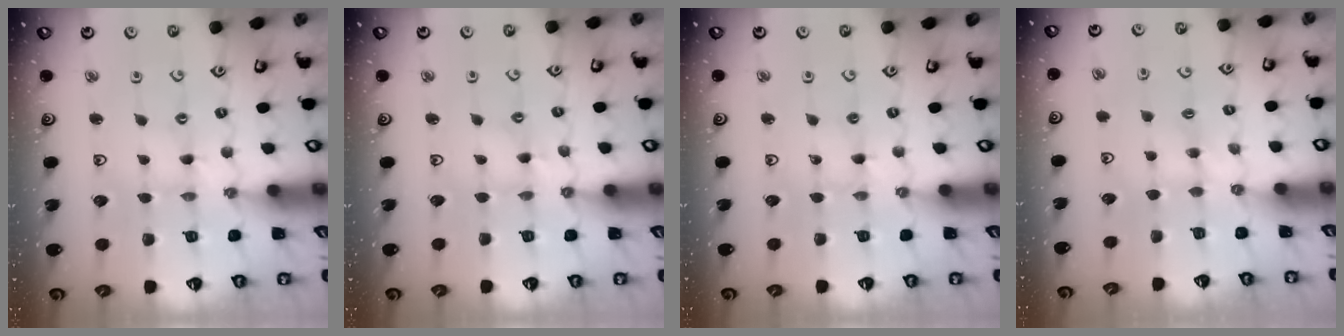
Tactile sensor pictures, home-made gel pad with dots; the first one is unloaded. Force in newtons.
{"total": 2.5, "press": 2.5, "slide": 0.3}
{"total": 1.9, "press": 1.9, "slide": 0.2}
{"total": 3.3, "press": 3.2, "slide": 0.5}